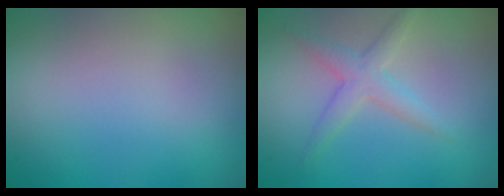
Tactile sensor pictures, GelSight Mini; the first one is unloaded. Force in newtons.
{"total": 2.4, "press": 2.4, "slide": 0.1}